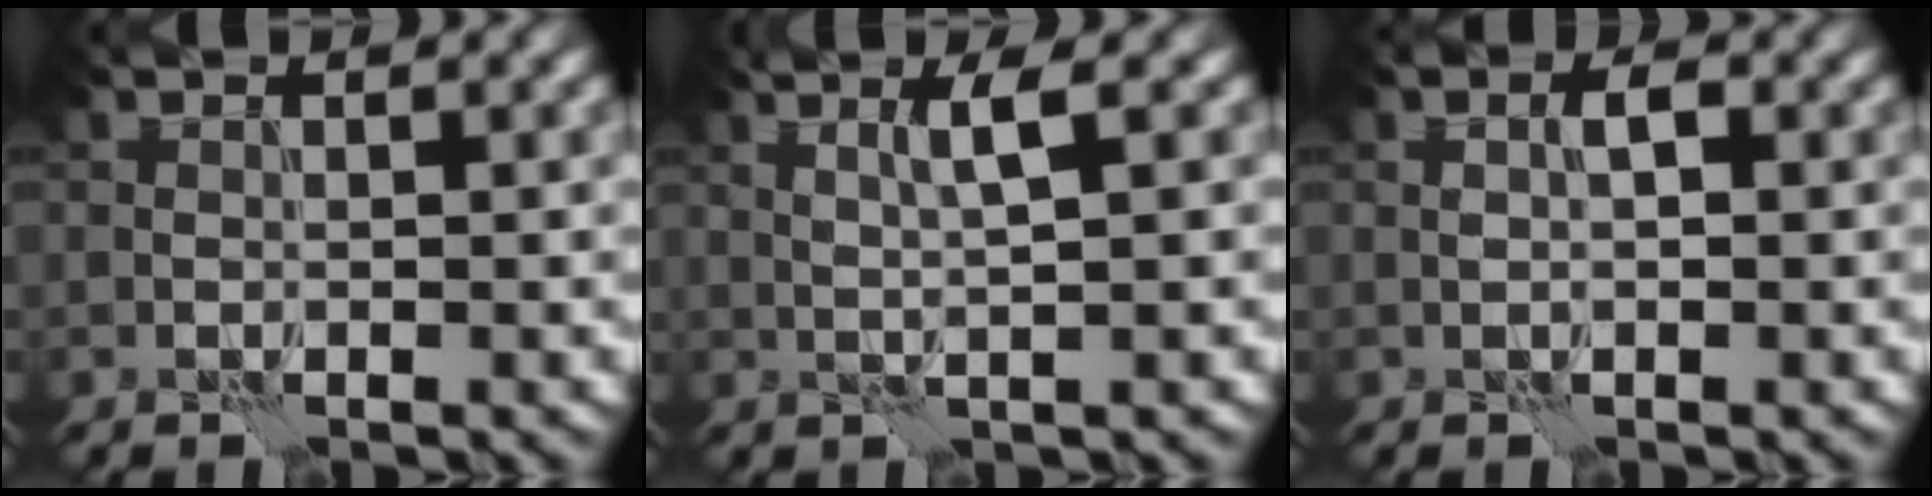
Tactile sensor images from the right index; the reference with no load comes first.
{"total": 2.6, "force": [0.9, 0.2, 2.4], "torque": [-0.046, 0.004, 0.017]}
{"total": 1.8, "force": [0.3, 0.9, 1.5], "torque": [-0.025, 0.002, 0.004]}